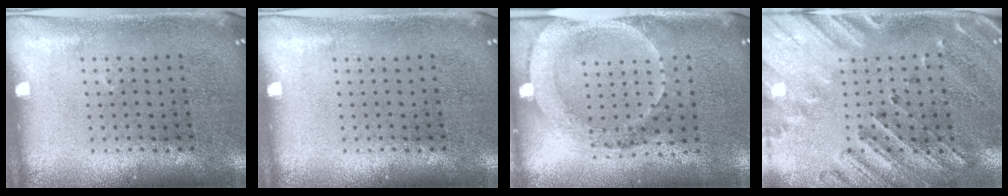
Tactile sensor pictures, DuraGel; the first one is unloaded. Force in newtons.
{"total": 0.0}
{"total": 1.8, "press": 1.7, "slide": 0.7}
{"total": 2.5, "press": 2.2, "slide": 1.3}